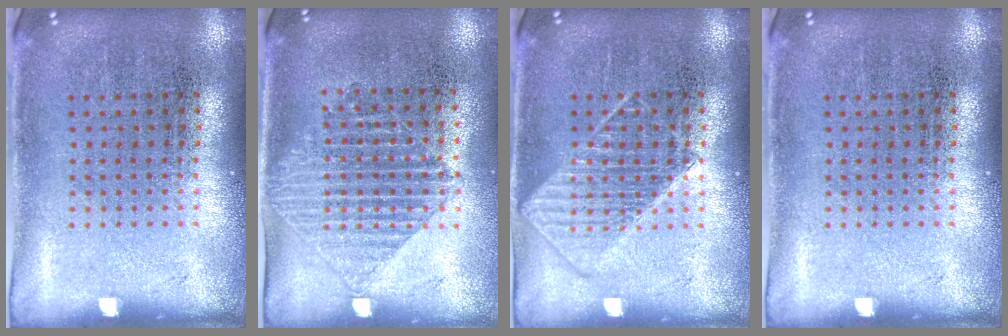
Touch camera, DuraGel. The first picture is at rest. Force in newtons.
{"total": 1.2, "press": 1.1, "slide": 0.6}
{"total": 2.0, "press": 2.0, "slide": 0.5}
{"total": 0.0}